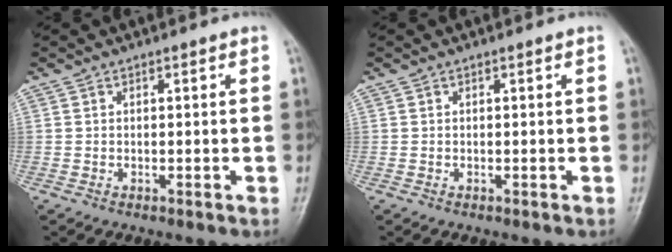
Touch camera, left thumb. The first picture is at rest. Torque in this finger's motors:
{"motor_torque": [0.00, 0.00, 0.00, 0.00, 0.00]}